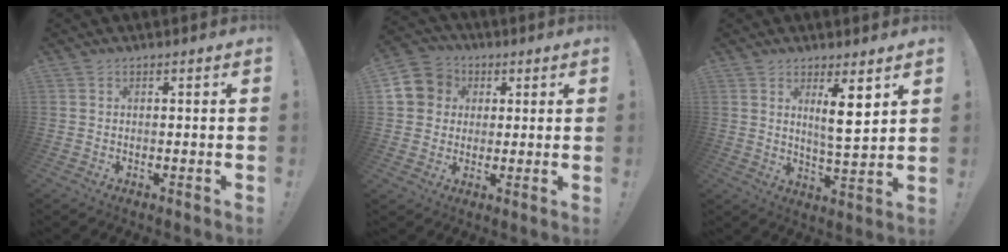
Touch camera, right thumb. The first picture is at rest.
{"total": 9.2, "force": [1.8, 8.6, 2.9], "torque": [-0.047, 0.003, 0.038]}
{"total": 8.7, "force": [4.0, 1.3, 7.6], "torque": [-0.113, -0.026, 0.061]}